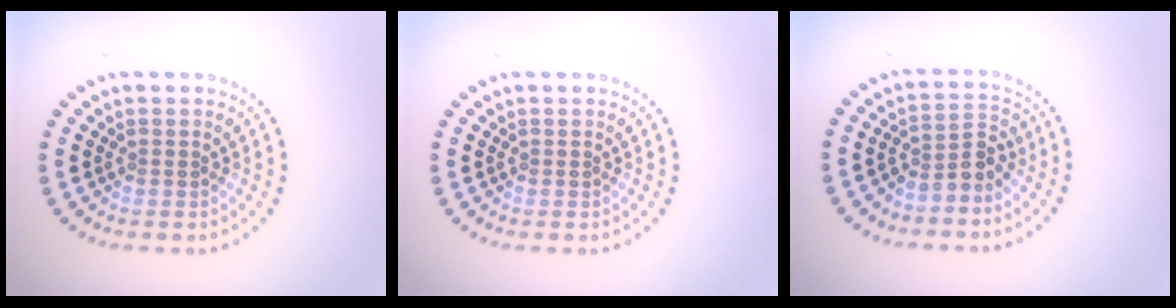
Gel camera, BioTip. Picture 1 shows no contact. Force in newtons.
{"total": 0.0}
{"total": 2.7, "press": 2.0, "slide": 1.7}